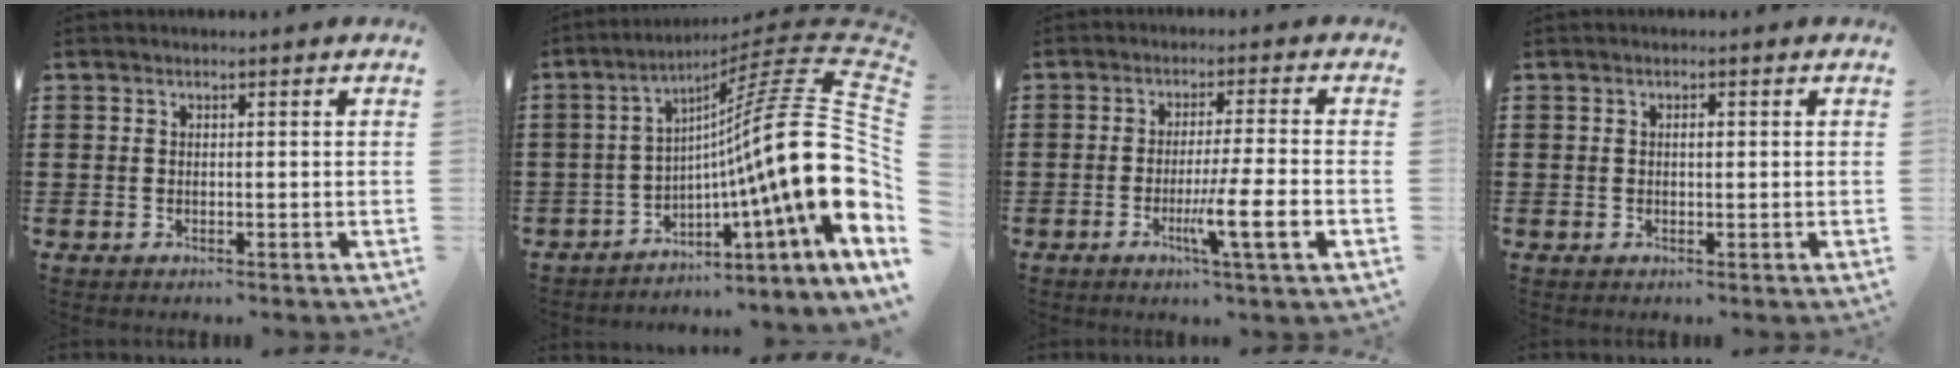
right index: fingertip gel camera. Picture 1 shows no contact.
{"total": 20.0, "force": [0.7, 3.6, 19.7], "torque": [-0.317, -0.046, -0.007]}
{"total": 7.9, "force": [-2.7, -0.3, 7.4], "torque": [-0.126, -0.016, -0.047]}
{"total": 1.0, "force": [0.1, 0.3, 0.9], "torque": [-0.018, -0.001, 0.001]}